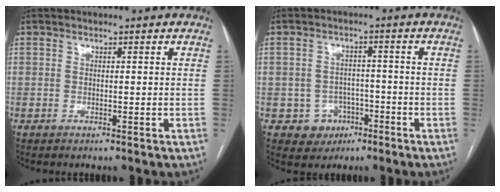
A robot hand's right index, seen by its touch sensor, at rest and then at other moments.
{"total": 3.8, "force": [-1.6, 3.4, 0.6], "torque": [0.001, 0.011, -0.018]}